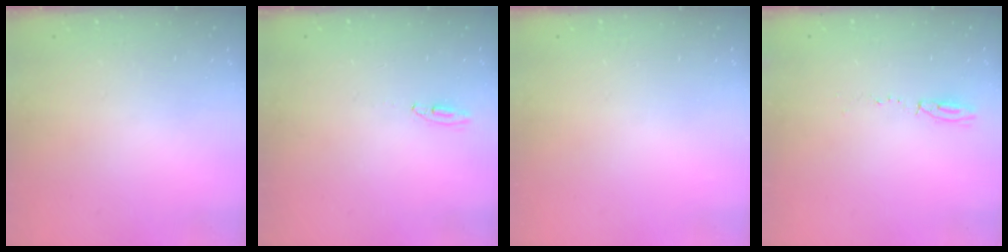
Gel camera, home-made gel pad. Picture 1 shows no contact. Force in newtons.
{"total": 2.7, "press": 2.5, "slide": 1.0}
{"total": 0.0}
{"total": 3.9, "press": 3.8, "slide": 0.9}